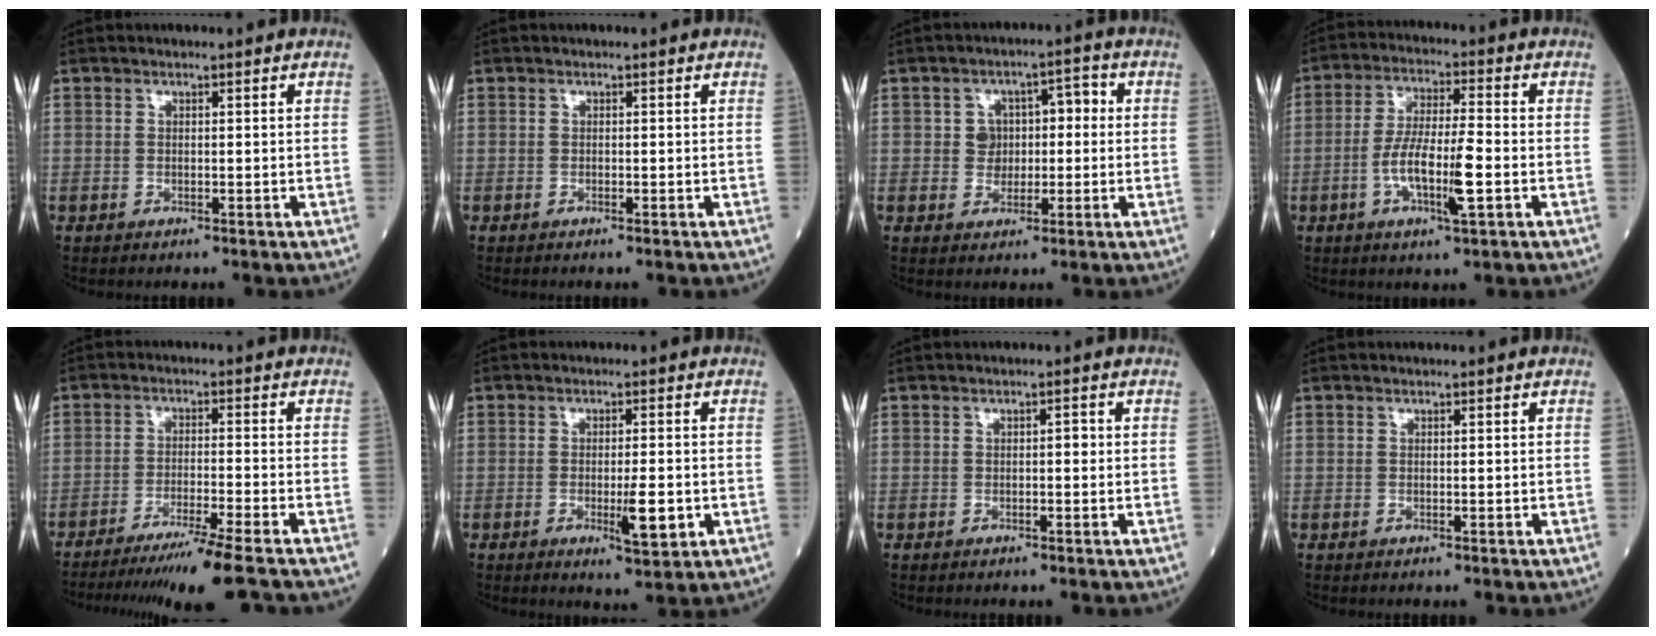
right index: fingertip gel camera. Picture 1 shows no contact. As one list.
[{"total": 0.0}, {"total": 5.1, "force": [0.1, 4.4, 2.6], "torque": [-0.030, 0.028, 0.002]}, {"total": 9.4, "force": [-2.6, 1.1, 9.0], "torque": [-0.169, -0.002, -0.052]}, {"total": 11.4, "force": [-9.5, -2.2, 5.8], "torque": [-0.077, -0.034, -0.155]}, {"total": 5.1, "force": [-1.4, 0.6, 4.9], "torque": [-0.074, -0.008, -0.017]}, {"total": 1.0, "force": [0.0, 0.4, 0.9], "torque": [-0.010, 0.003, -0.002]}, {"total": 0.0}]